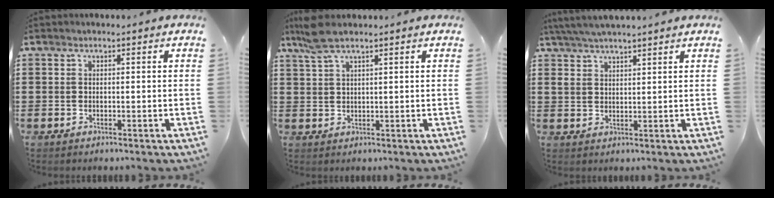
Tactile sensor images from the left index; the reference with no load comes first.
{"total": 4.6, "force": [3.0, 0.6, 3.4], "torque": [-0.072, 0.003, 0.056]}
{"total": 3.9, "force": [3.4, 0.6, 1.8], "torque": [-0.045, -0.003, 0.064]}